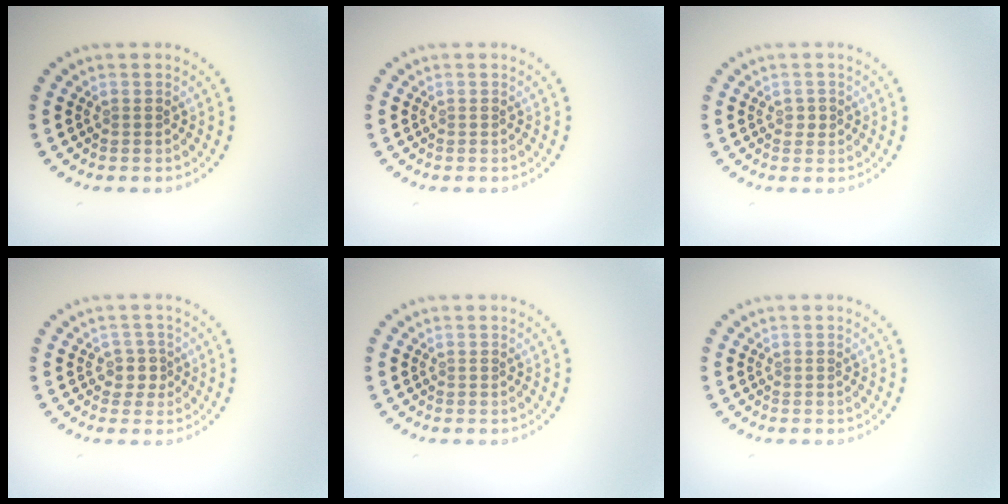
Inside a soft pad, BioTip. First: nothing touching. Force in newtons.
{"total": 0.0}
{"total": 0.8, "press": 0.8, "slide": 0.1}
{"total": 1.7, "press": 1.4, "slide": 1.0}
{"total": 0.0}
{"total": 0.0}